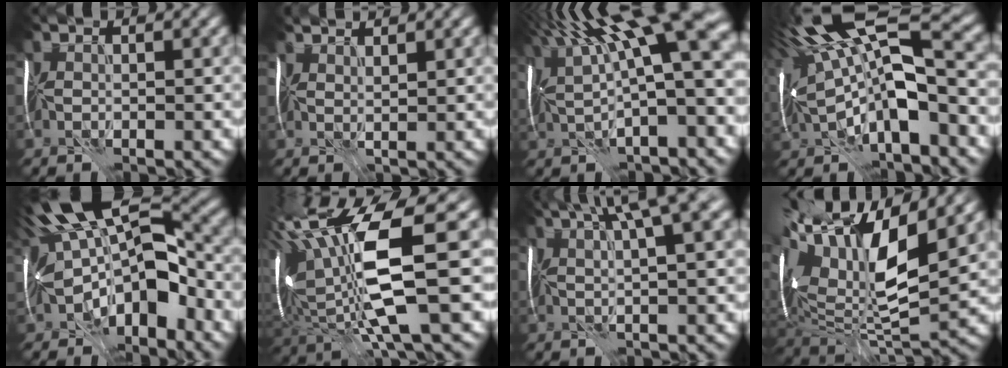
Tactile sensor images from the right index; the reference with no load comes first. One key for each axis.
{"total": 3.0, "fx": 2.7, "fy": 0.7, "fz": 1.1, "tx": -0.016, "ty": 0.023, "tz": 0.026}
{"total": 15.4, "fx": 5.5, "fy": 4.1, "fz": 13.8, "tx": -0.243, "ty": 0.035, "tz": 0.108}
{"total": 14.3, "fx": 1.1, "fy": 5.3, "fz": 13.2, "tx": -0.250, "ty": 0.016, "tz": 0.037}
{"total": 14.2, "fx": -0.2, "fy": 6.9, "fz": 12.4, "tx": -0.226, "ty": 0.018, "tz": 0.019}
{"total": 12.9, "fx": 2.5, "fy": 3.5, "fz": 12.2, "tx": -0.266, "ty": -0.004, "tz": 0.070}
{"total": 7.5, "fx": 4.2, "fy": 1.5, "fz": 6.1, "tx": -0.073, "ty": 0.039, "tz": 0.051}
{"total": 13.9, "fx": 5.1, "fy": 6.2, "fz": 11.4, "tx": -0.256, "ty": 0.029, "tz": 0.097}